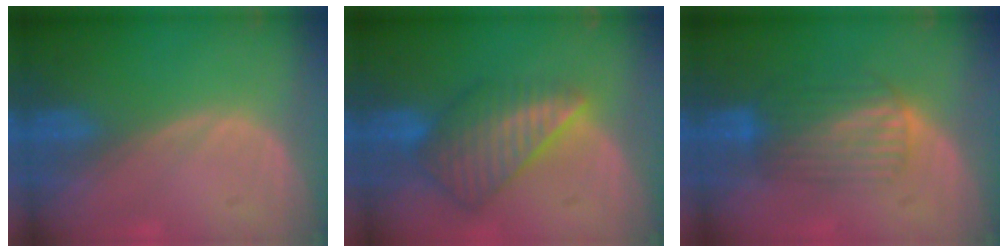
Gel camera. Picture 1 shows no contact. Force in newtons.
{"total": 8.7, "press": 7.6, "slide": 4.3}
{"total": 6.7, "press": 6.3, "slide": 2.3}